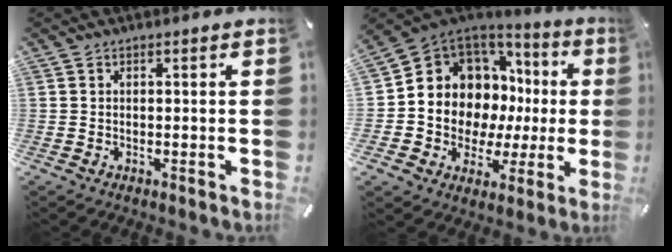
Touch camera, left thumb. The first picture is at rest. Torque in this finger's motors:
{"motor_torque": [1.74, 3.27, 1.32, -0.97, 0.17]}